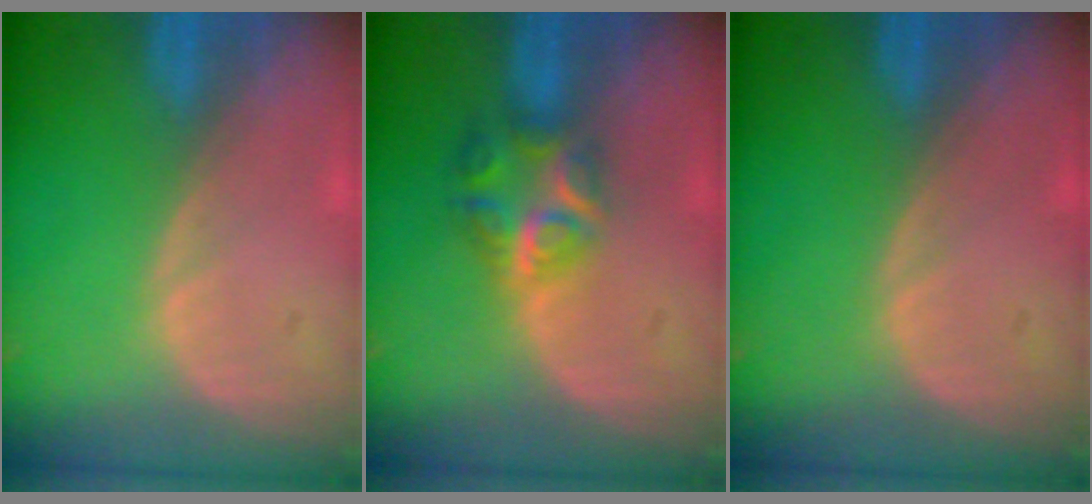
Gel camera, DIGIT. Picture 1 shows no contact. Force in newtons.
{"total": 6.1, "press": 5.5, "slide": 2.7}
{"total": 0.0}